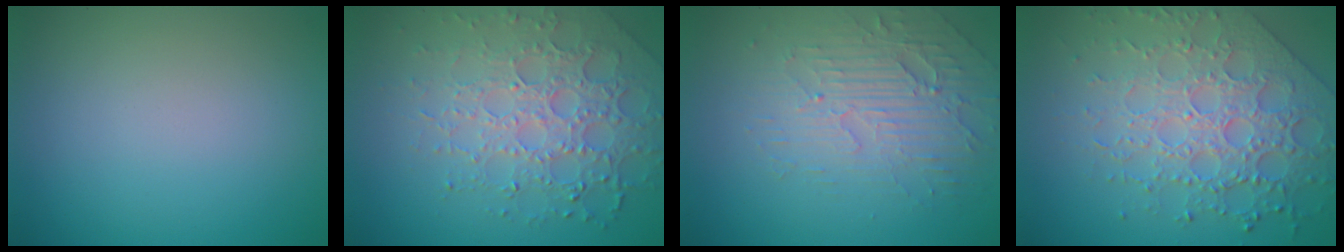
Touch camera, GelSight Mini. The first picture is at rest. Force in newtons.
{"total": 6.4, "press": 4.9, "slide": 4.1}
{"total": 3.8, "press": 3.4, "slide": 1.8}
{"total": 6.8, "press": 5.4, "slide": 4.2}